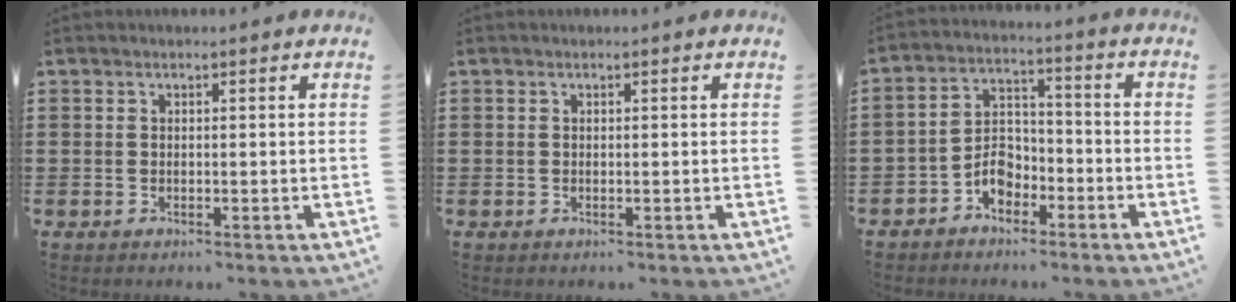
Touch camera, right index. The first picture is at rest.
{"total": 0.0}
{"total": 5.2, "force": [-3.2, 3.3, 2.4], "torque": [-0.052, 0.012, -0.063]}